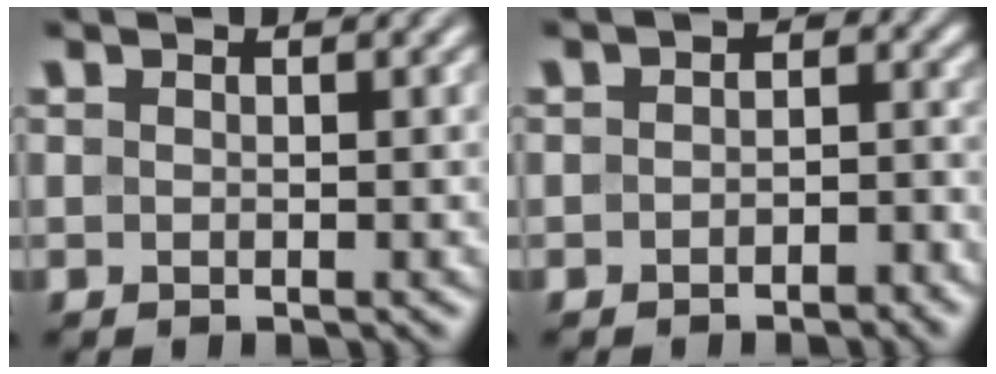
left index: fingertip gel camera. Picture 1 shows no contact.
{"total": 2.9, "force": [-1.2, 2.1, 1.7], "torque": [-0.008, 0.004, -0.027]}